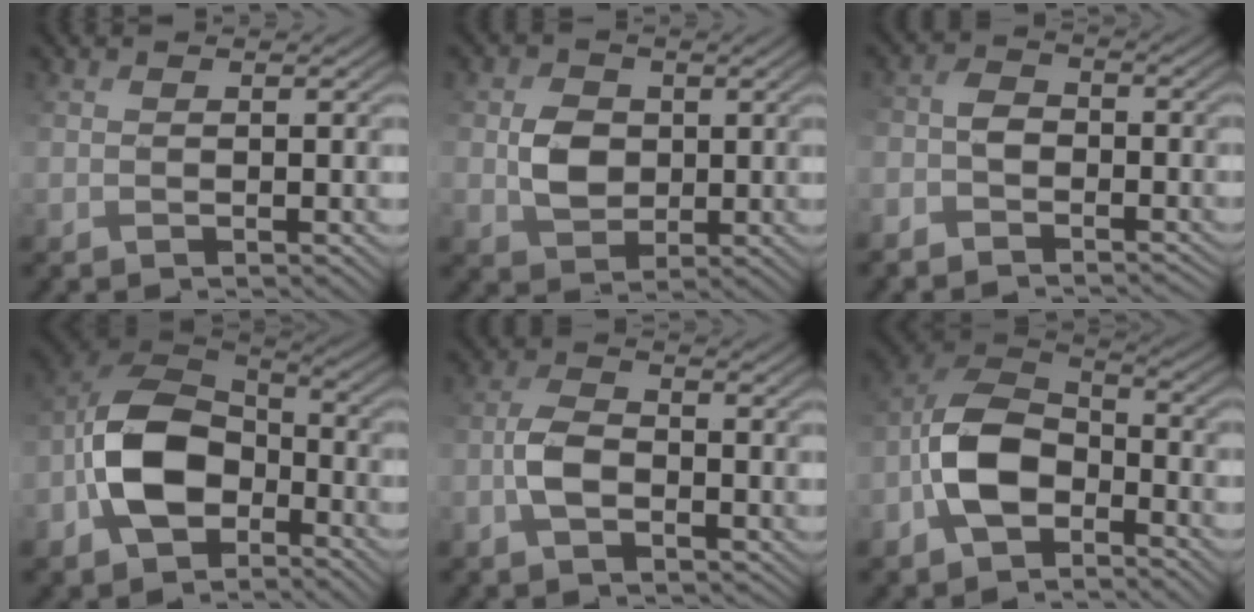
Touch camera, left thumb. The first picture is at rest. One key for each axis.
{"total": 4.6, "fx": 0.2, "fy": 3.8, "fz": 2.6, "tx": -0.059, "ty": -0.003, "tz": 0.002}
{"total": 4.4, "fx": -3.4, "fy": 2.4, "fz": 1.6, "tx": -0.033, "ty": -0.001, "tz": -0.074}
{"total": 11.4, "fx": -4.1, "fy": 7.1, "fz": 7.9, "tx": -0.177, "ty": 0.005, "tz": -0.101}
{"total": 4.4, "fx": -1.4, "fy": 2.7, "fz": 3.3, "tx": -0.069, "ty": 0.004, "tz": -0.035}
{"total": 9.3, "fx": -4.0, "fy": 5.2, "fz": 6.6, "tx": -0.141, "ty": 0.009, "tz": -0.097}